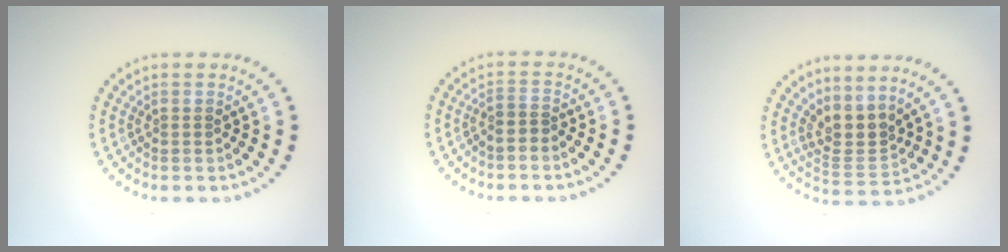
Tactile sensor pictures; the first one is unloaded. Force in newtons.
{"total": 0.9, "press": 0.7, "slide": 0.6}
{"total": 2.9, "press": 2.0, "slide": 2.1}